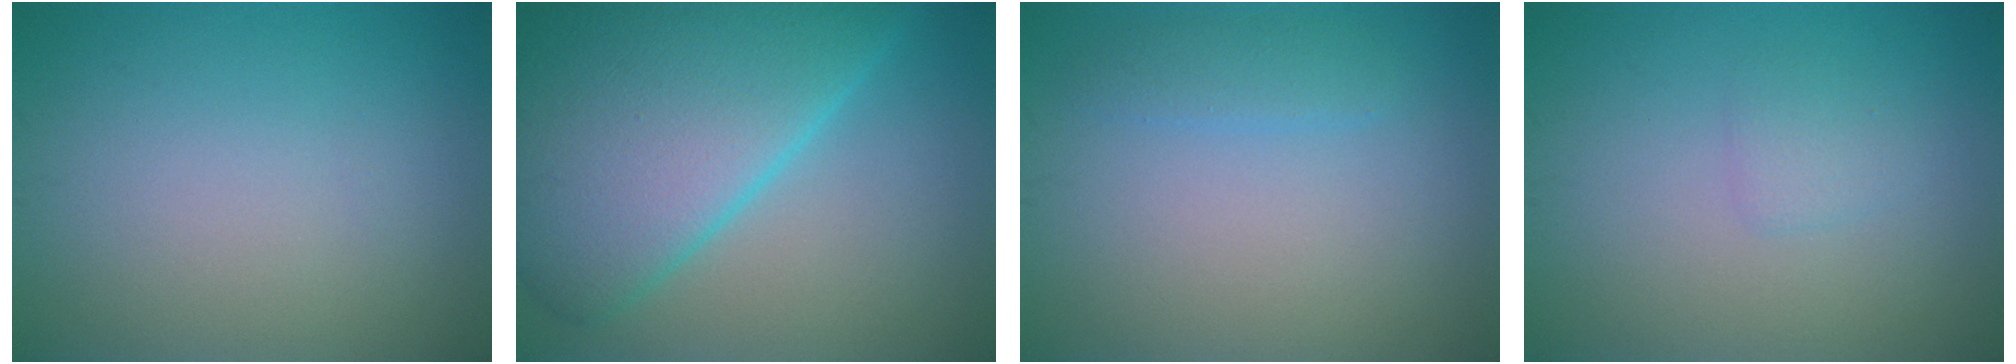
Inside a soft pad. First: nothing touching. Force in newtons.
{"total": 13.6, "press": 13.6, "slide": 0.4}
{"total": 1.4, "press": 1.4, "slide": 0.1}
{"total": 1.1, "press": 1.1, "slide": 0.1}